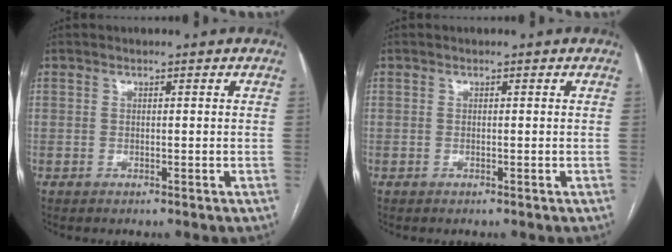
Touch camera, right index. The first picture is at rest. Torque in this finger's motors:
{"motor_torque": [0.11, 0.10, 0.09, 0.00]}